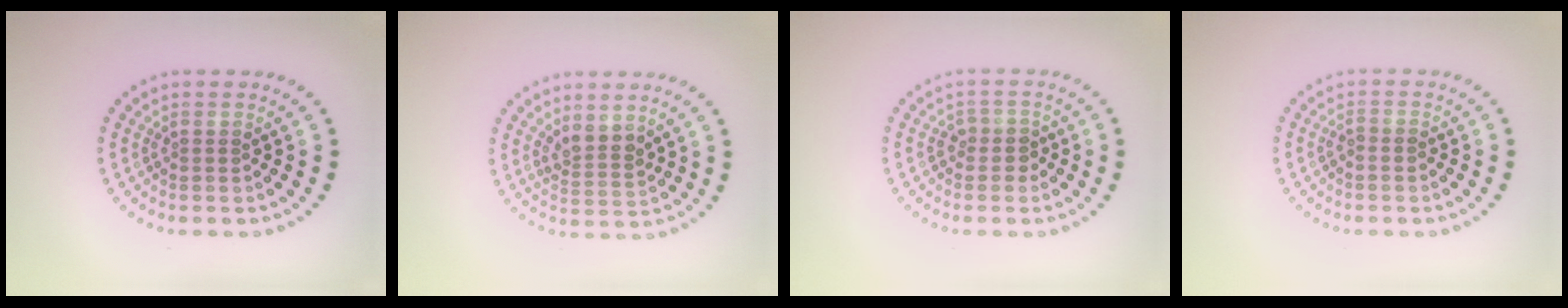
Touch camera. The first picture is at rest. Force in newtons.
{"total": 2.2, "press": 1.8, "slide": 1.4}
{"total": 1.5, "press": 1.2, "slide": 0.9}
{"total": 0.6, "press": 0.4, "slide": 0.4}